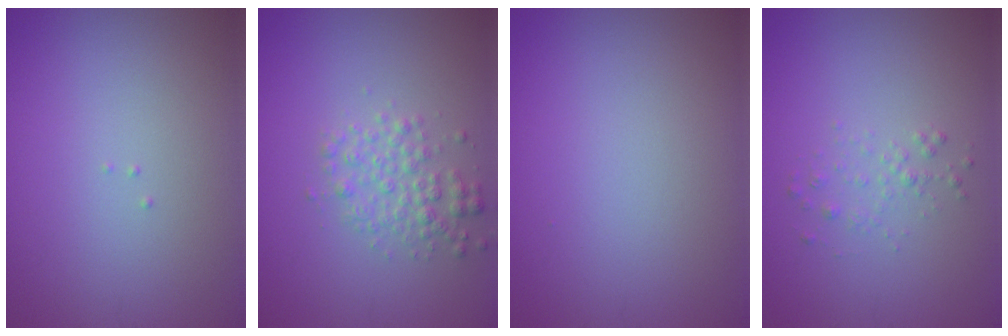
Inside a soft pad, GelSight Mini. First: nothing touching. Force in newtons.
{"total": 2.5, "press": 2.5, "slide": 0.0}
{"total": 0.0}
{"total": 1.1, "press": 1.1, "slide": 0.1}